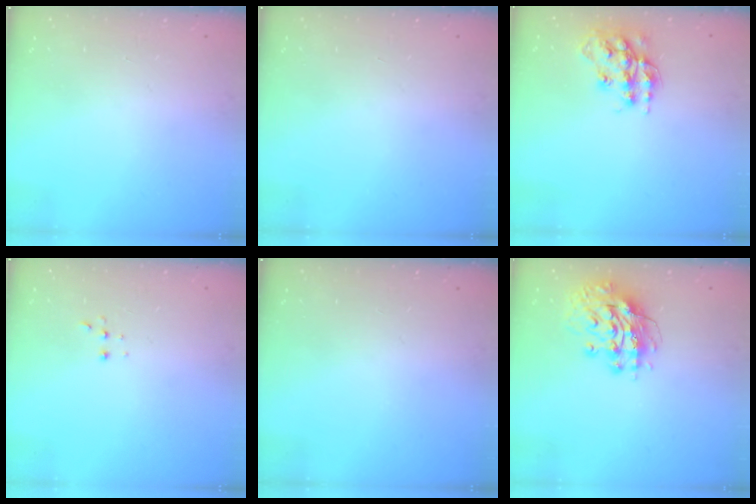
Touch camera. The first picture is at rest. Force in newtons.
{"total": 0.0}
{"total": 14.6, "press": 14.5, "slide": 0.7}
{"total": 2.2, "press": 2.2, "slide": 0.5}
{"total": 0.0}
{"total": 13.5, "press": 13.4, "slide": 1.5}